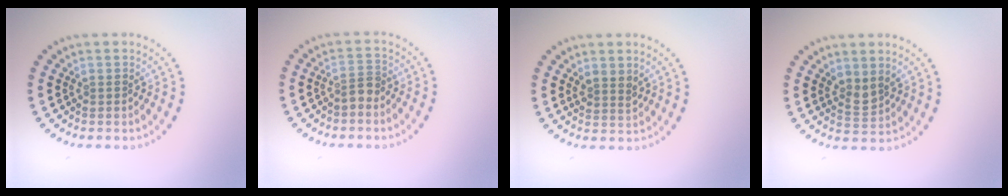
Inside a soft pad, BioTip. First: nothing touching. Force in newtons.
{"total": 1.4, "press": 1.1, "slide": 0.9}
{"total": 1.6, "press": 1.3, "slide": 0.9}
{"total": 1.8, "press": 1.4, "slide": 1.2}